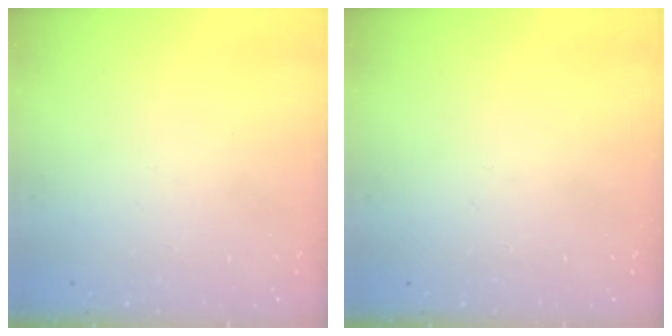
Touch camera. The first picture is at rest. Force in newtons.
{"total": 0.0}